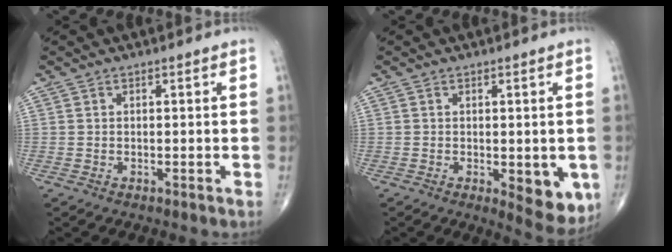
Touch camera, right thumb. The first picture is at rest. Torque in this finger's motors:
{"motor_torque": [0.65, 1.23, 0.00, -0.04, 0.20]}